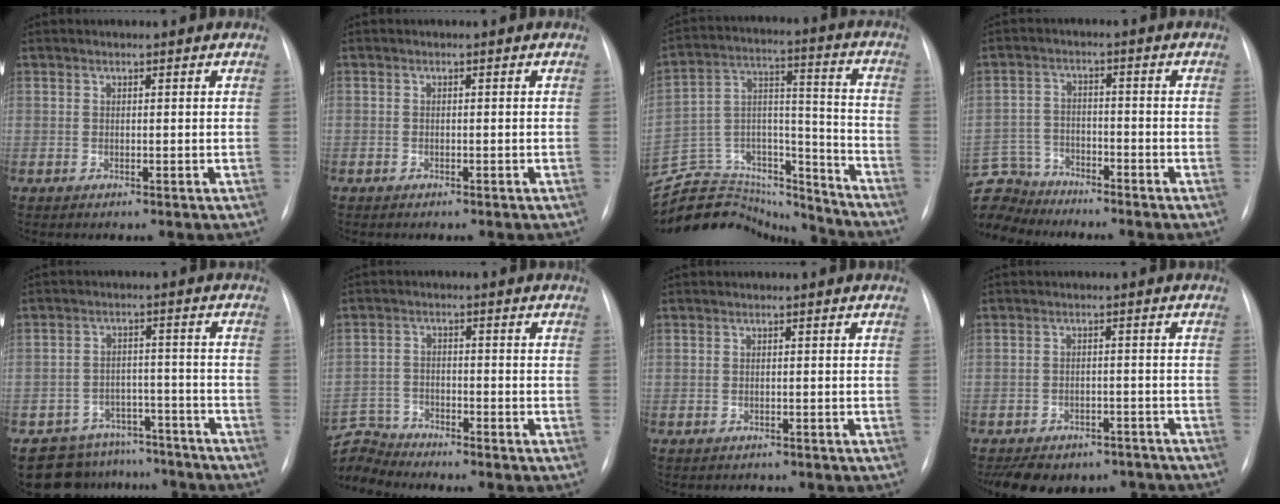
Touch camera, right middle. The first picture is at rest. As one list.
[{"total": 0.5, "force": [-0.4, 0.4, 0.0], "torque": [-0.005, 0.002, -0.006]}, {"total": 23.1, "force": [-22.0, 5.8, 4.1], "torque": [-0.105, 0.058, -0.338]}, {"total": 9.7, "force": [-9.1, 3.4, 0.2], "torque": [-0.026, 0.015, -0.173]}, {"total": 10.2, "force": [-8.9, 4.9, -0.5], "torque": [0.017, 0.037, -0.119]}, {"total": 6.9, "force": [-6.8, 0.3, -0.8], "torque": [0.006, 0.006, -0.134]}, {"total": 1.1, "force": [-1.0, 0.4, 0.0], "torque": [-0.001, -0.002, -0.013]}, {"total": 12.9, "force": [-10.4, 6.6, 3.8], "torque": [-0.070, 0.010, -0.122]}]